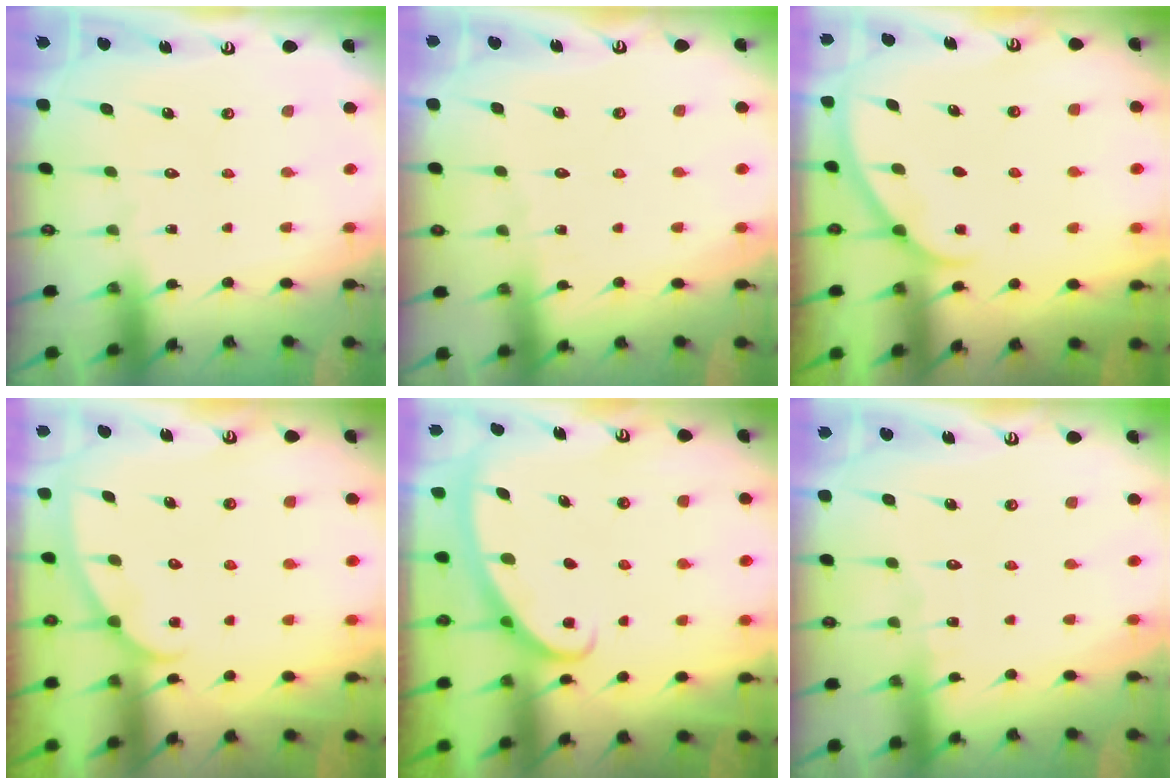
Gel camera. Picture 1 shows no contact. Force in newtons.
{"total": 2.7, "press": 2.7, "slide": 0.3}
{"total": 2.6, "press": 2.6, "slide": 0.3}
{"total": 3.1, "press": 3.1, "slide": 0.2}
{"total": 2.8, "press": 2.8, "slide": 0.4}
{"total": 2.8, "press": 2.8, "slide": 0.2}